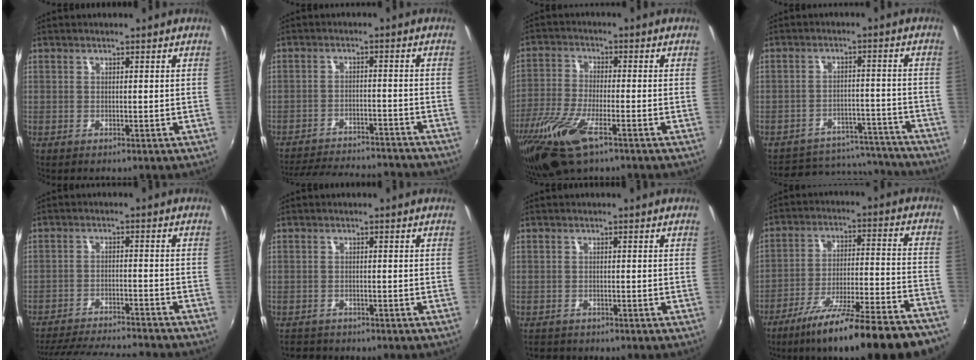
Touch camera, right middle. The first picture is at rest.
{"total": 20.4, "force": [-18.1, 5.2, 7.9], "torque": [-0.164, -0.006, -0.241]}
{"total": 13.3, "force": [-7.7, 4.1, 10.1], "torque": [-0.227, -0.036, -0.151]}
{"total": 17.5, "force": [-15.5, 6.6, 4.6], "torque": [-0.098, 0.031, -0.184]}
{"total": 18.6, "force": [-16.7, 2.9, 7.6], "torque": [-0.157, -0.020, -0.244]}
{"total": 2.9, "force": [-2.6, 1.4, 0.1], "torque": [-0.014, -0.002, -0.048]}
{"total": 2.3, "force": [-2.0, 1.1, 0.3], "torque": [-0.014, -0.007, -0.035]}
{"total": 26.9, "force": [-23.1, 1.8, 13.8], "torque": [-0.207, -0.058, -0.329]}